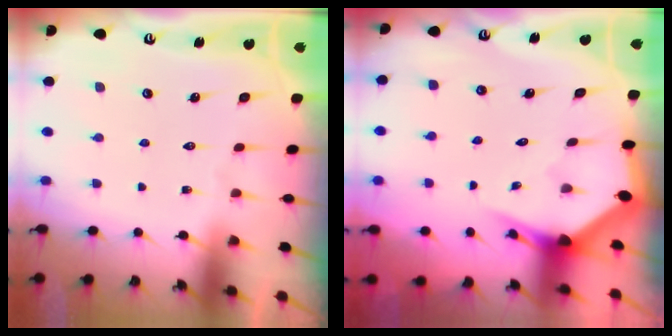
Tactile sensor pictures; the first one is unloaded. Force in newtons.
{"total": 2.9, "press": 2.9, "slide": 0.2}